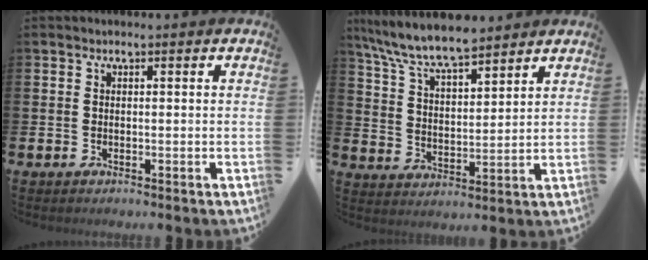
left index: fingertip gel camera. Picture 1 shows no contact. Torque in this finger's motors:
{"motor_torque": [0.74, -0.64, 0.64, 0.13]}